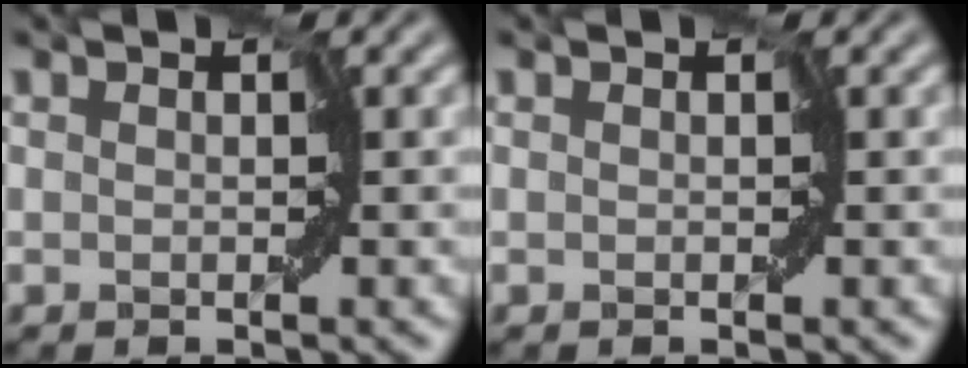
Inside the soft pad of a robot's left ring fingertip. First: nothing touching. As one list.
[{"total": 0.0}]